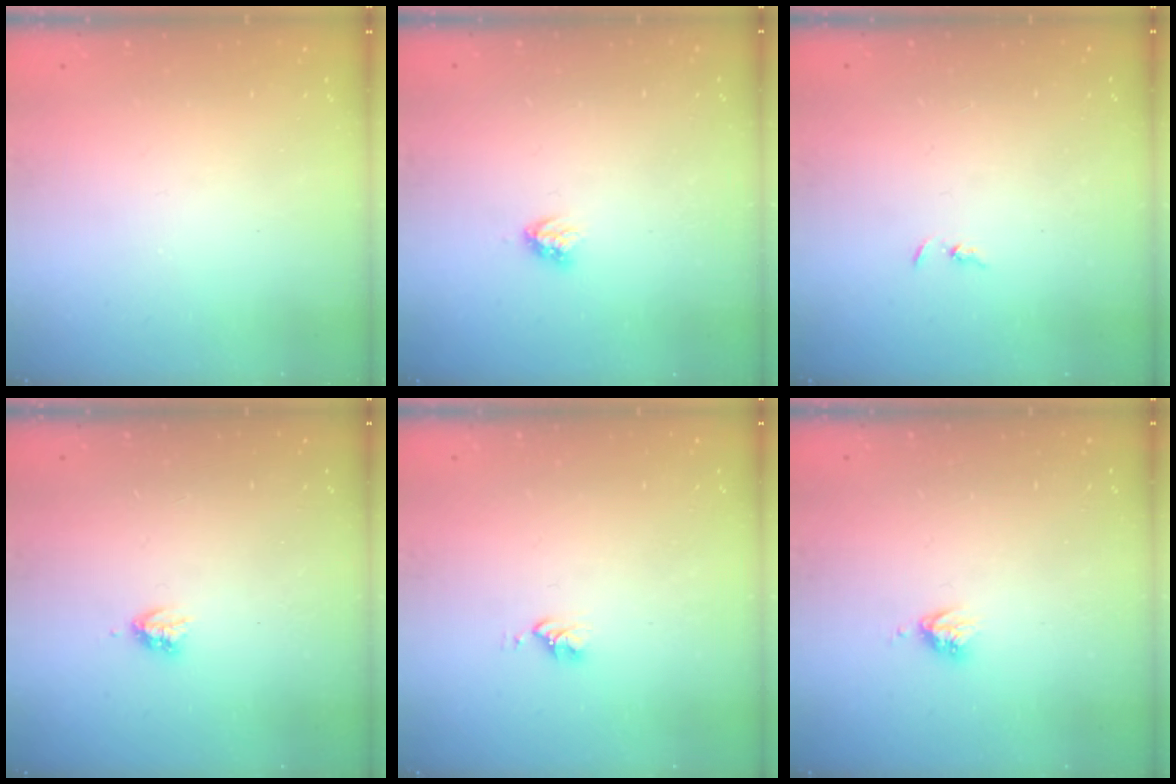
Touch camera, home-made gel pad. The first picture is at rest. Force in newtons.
{"total": 3.1, "press": 3.1, "slide": 0.3}
{"total": 1.3, "press": 1.2, "slide": 0.3}
{"total": 2.9, "press": 2.9, "slide": 0.5}
{"total": 2.8, "press": 2.8, "slide": 0.4}
{"total": 3.4, "press": 3.3, "slide": 0.5}